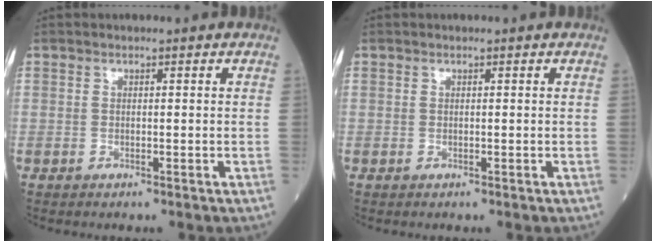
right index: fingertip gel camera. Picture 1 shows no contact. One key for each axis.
{"total": 0.0}